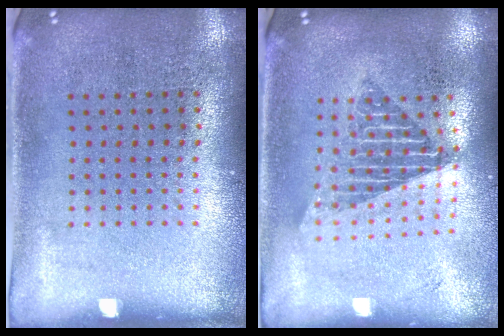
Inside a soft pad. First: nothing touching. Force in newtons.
{"total": 1.6, "press": 1.3, "slide": 0.9}